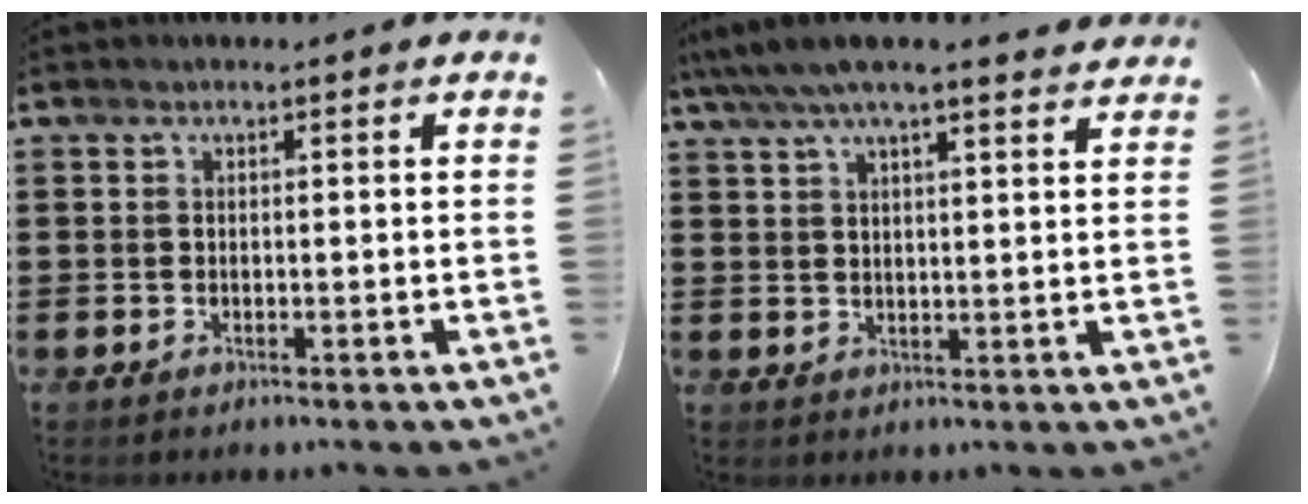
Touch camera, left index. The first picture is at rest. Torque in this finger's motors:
{"motor_torque": [1.26, -0.87, -0.03, -0.18]}